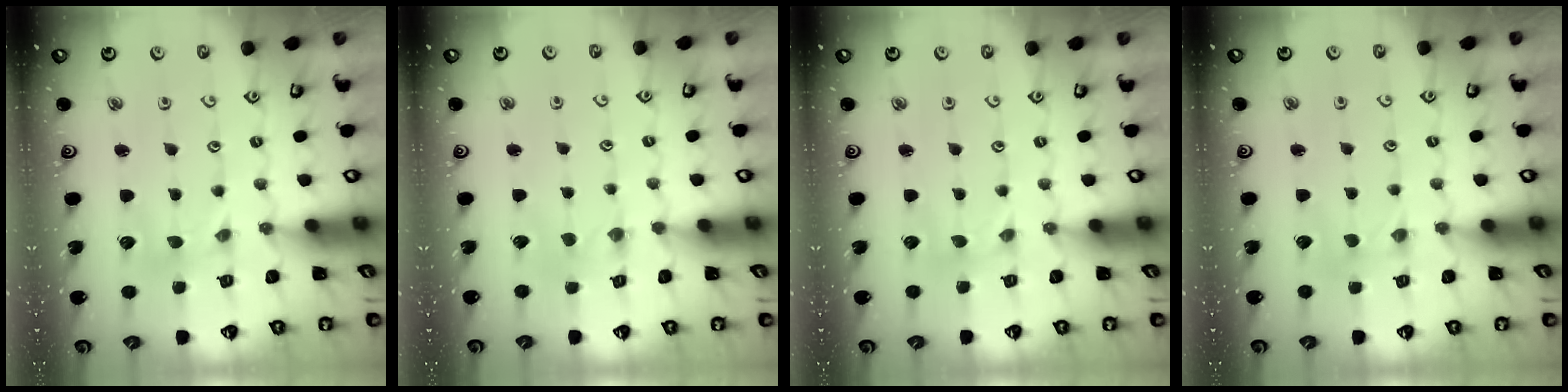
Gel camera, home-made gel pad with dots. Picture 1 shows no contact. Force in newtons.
{"total": 0.6, "press": 0.6, "slide": 0.2}
{"total": 0.0}
{"total": 0.0}